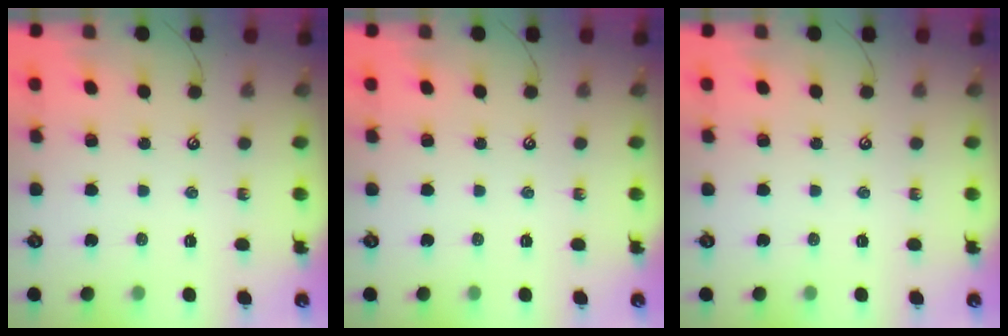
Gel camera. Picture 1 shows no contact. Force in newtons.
{"total": 0.0}
{"total": 0.0}